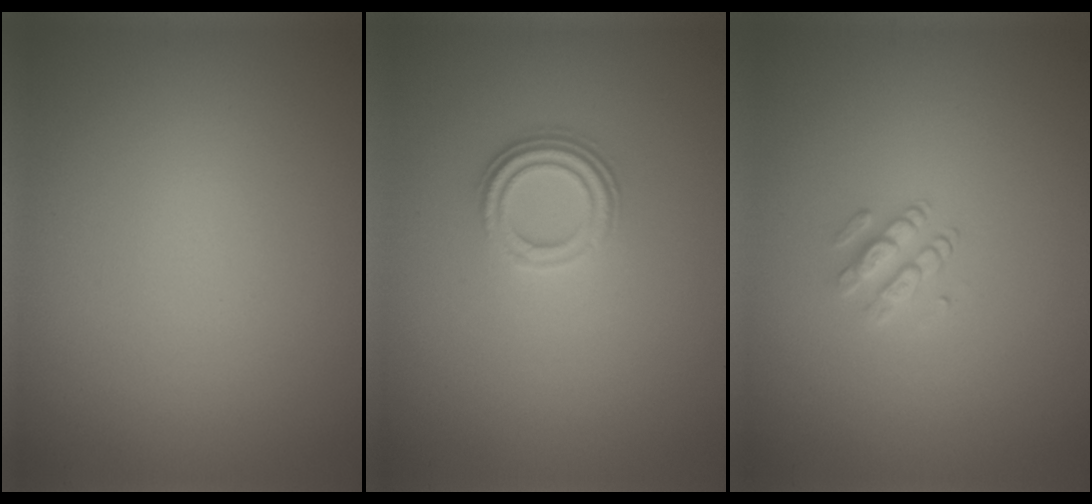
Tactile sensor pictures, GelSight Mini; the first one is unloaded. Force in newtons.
{"total": 3.2, "press": 2.4, "slide": 2.1}
{"total": 1.5, "press": 1.1, "slide": 1.0}